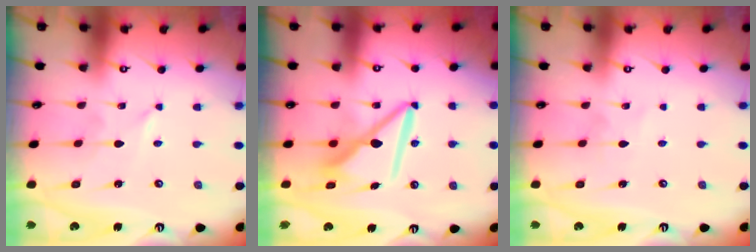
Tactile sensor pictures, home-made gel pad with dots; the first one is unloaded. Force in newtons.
{"total": 9.7, "press": 9.7, "slide": 1.0}
{"total": 2.7, "press": 2.7, "slide": 0.3}